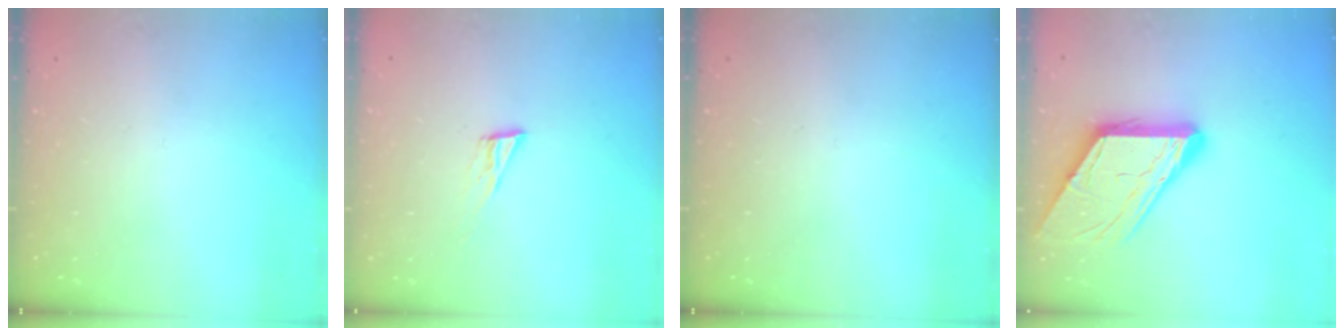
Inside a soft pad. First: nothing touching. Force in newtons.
{"total": 5.9, "press": 5.8, "slide": 0.7}
{"total": 0.0}
{"total": 13.5, "press": 13.4, "slide": 1.6}